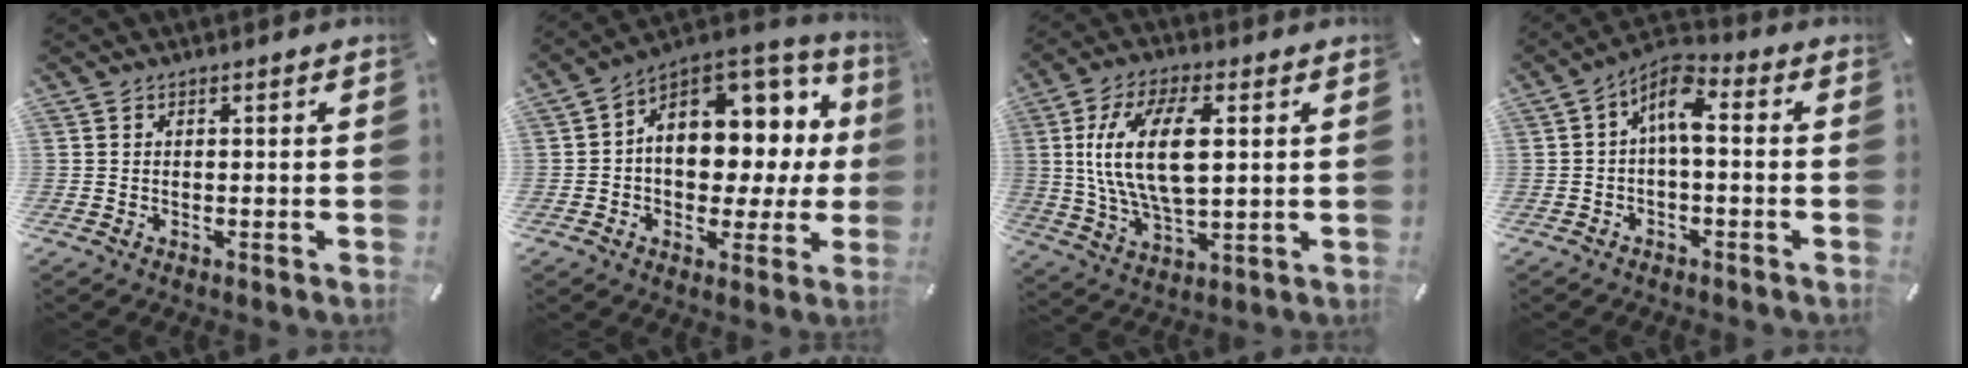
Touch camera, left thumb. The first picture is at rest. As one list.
[{"total": 12.0, "force": [2.4, 9.2, 7.4], "torque": [-0.086, -0.039, 0.047]}, {"total": 15.6, "force": [3.0, 7.4, 13.5], "torque": [-0.289, -0.005, 0.047]}, {"total": 7.1, "force": [0.8, 3.5, 6.1], "torque": [-0.115, 0.002, 0.012]}]